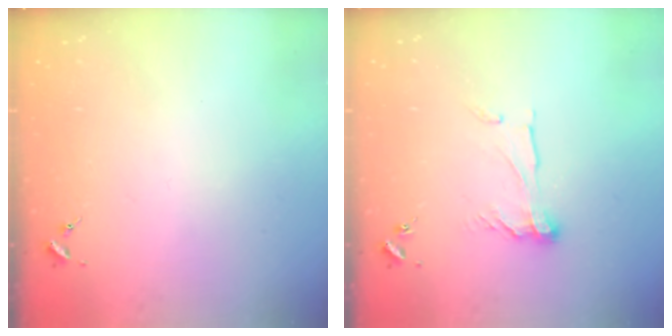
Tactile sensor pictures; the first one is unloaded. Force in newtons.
{"total": 9.0, "press": 9.0, "slide": 0.3}